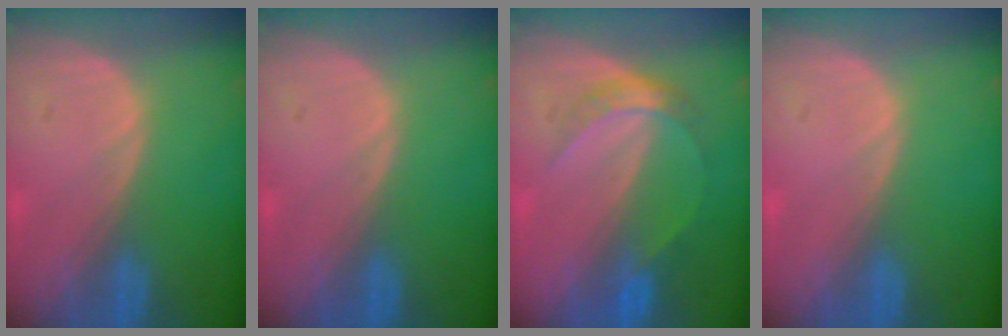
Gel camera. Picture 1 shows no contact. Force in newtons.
{"total": 0.0}
{"total": 4.8, "press": 4.4, "slide": 1.8}
{"total": 0.0}